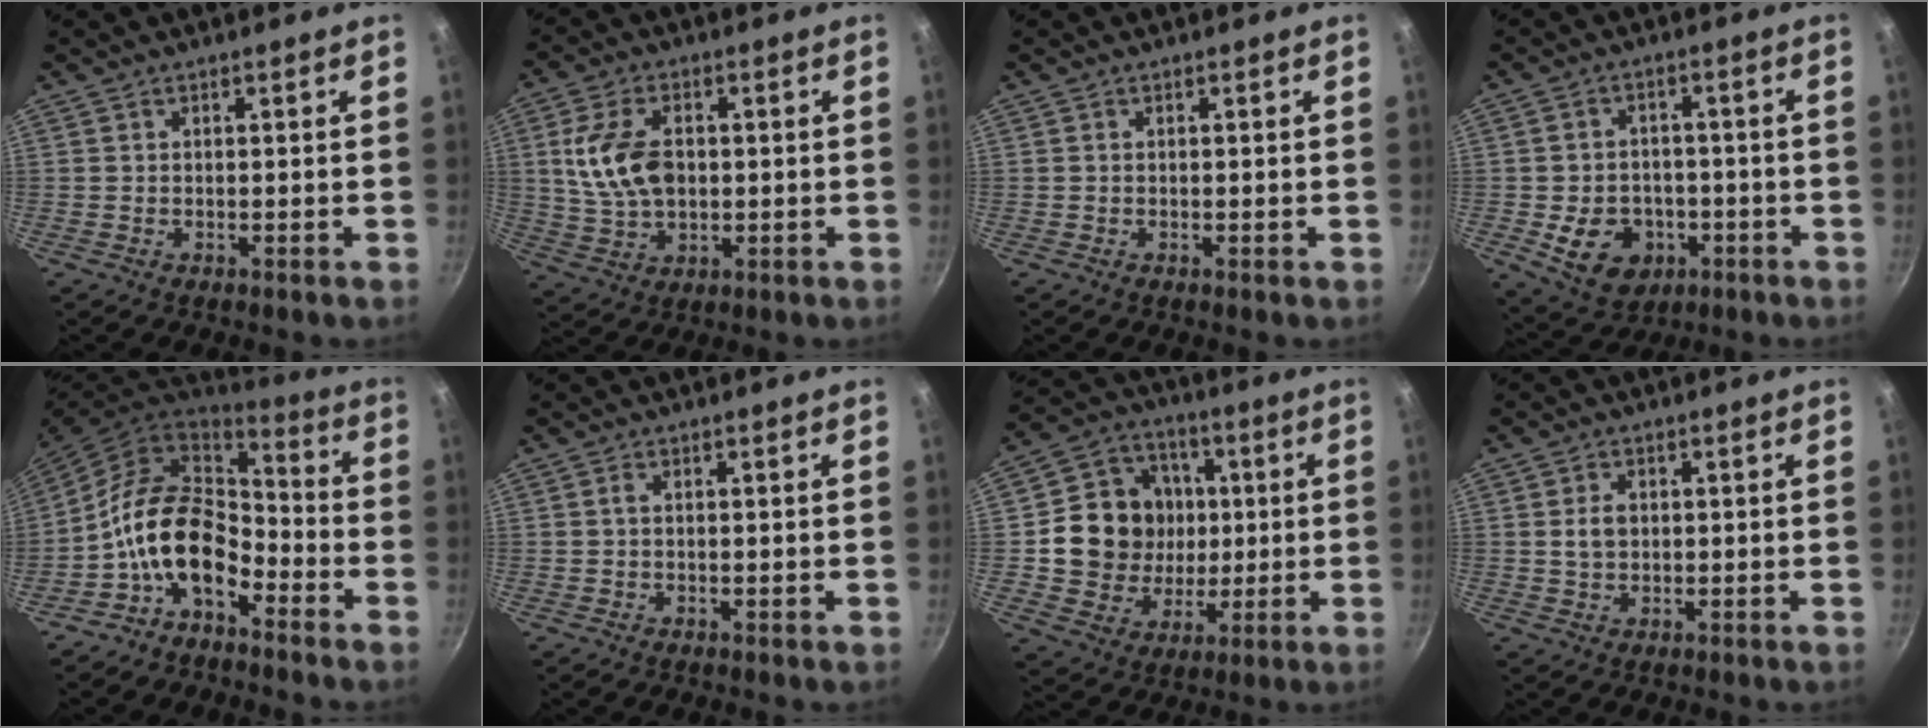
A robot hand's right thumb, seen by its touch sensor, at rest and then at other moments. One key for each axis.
{"total": 11.6, "fx": 1.3, "fy": 7.4, "fz": 8.8, "tx": -0.158, "ty": -0.001, "tz": 0.025}
{"total": 0.0}
{"total": 10.7, "fx": -3.3, "fy": 8.4, "fz": 5.8, "tx": -0.069, "ty": 0.017, "tz": -0.036}
{"total": 14.7, "fx": -5.7, "fy": 9.2, "fz": 9.9, "tx": -0.150, "ty": 0.063, "tz": -0.124}
{"total": 1.1, "fx": -0.1, "fy": 0.2, "fz": 1.0, "tx": -0.022, "ty": 0.001, "tz": -0.004}
{"total": 15.8, "fx": 1.1, "fy": 14.3, "fz": 6.7, "tx": -0.088, "ty": 0.016, "tz": 0.020}
{"total": 3.3, "fx": 0.4, "fy": 2.4, "fz": 2.3, "tx": -0.034, "ty": 0.004, "tz": 0.007}